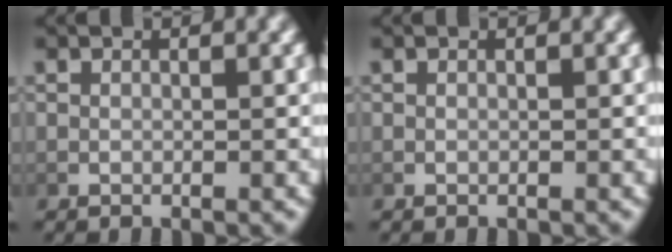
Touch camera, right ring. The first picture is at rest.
{"total": 0.0}